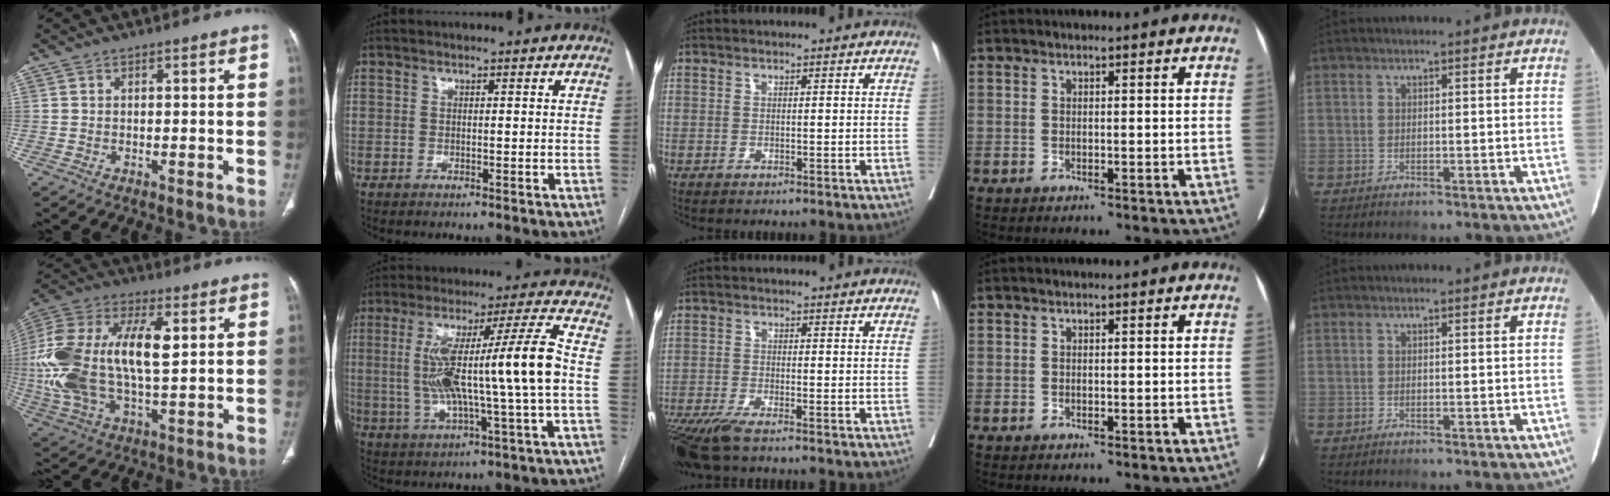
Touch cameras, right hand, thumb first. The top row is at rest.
{"thumb": {"total": 22.5, "force": [2.4, 11.2, 19.4], "torque": [-0.418, 0.010, 0.041]}, "index": {"total": 16.4, "force": [-0.2, -0.1, 16.4], "torque": [-0.298, 0.022, -0.004]}, "middle": {"total": 7.5, "force": [-5.6, 1.0, 4.8], "torque": [-0.085, -0.018, -0.102]}}